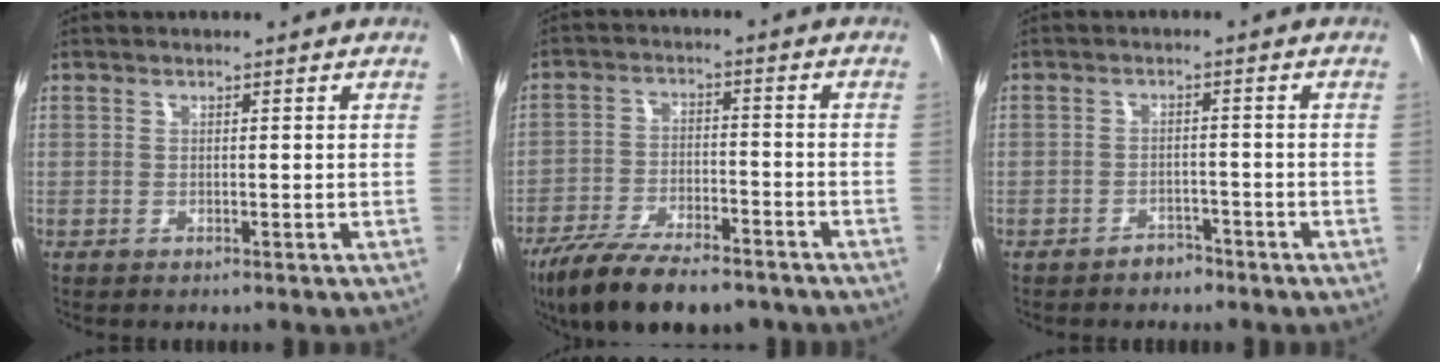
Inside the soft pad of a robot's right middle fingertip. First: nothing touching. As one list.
[{"total": 16.1, "force": [-12.3, 5.1, 9.0], "torque": [-0.189, -0.037, -0.206]}, {"total": 2.9, "force": [-2.5, 1.5, 0.3], "torque": [-0.011, 0.011, -0.034]}]